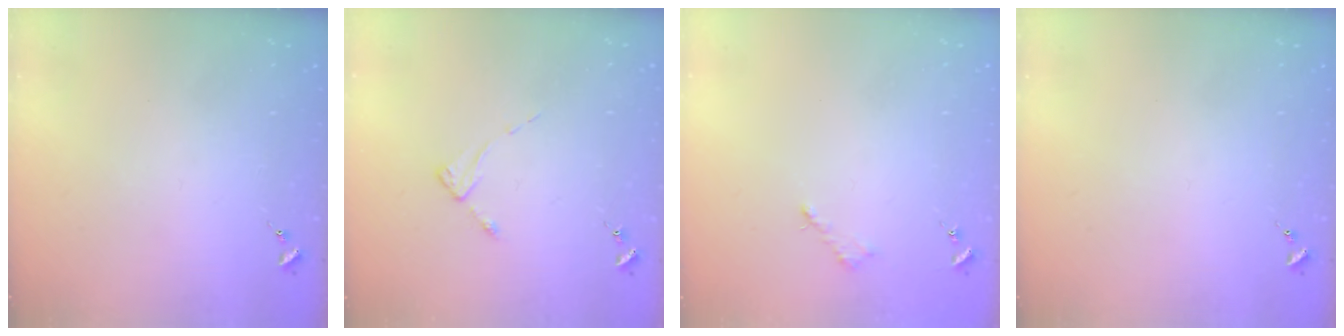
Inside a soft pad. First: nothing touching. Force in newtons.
{"total": 2.2, "press": 2.2, "slide": 0.4}
{"total": 2.6, "press": 2.5, "slide": 0.3}
{"total": 0.0}